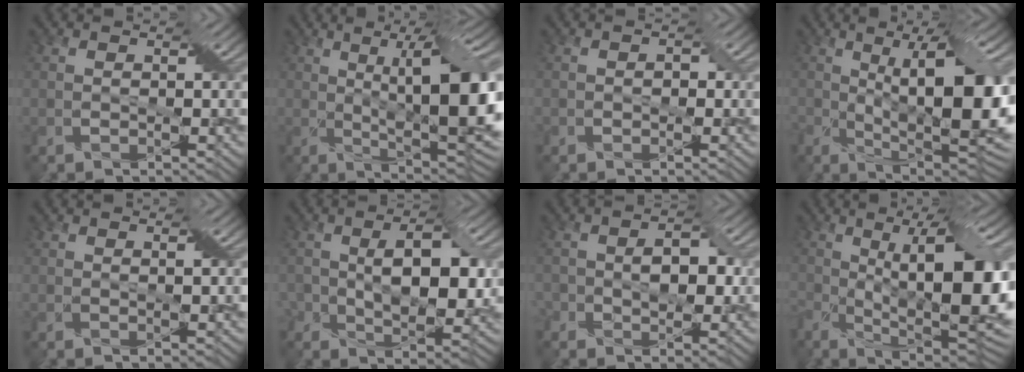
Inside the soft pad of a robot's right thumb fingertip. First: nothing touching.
{"total": 16.0, "force": [2.1, 4.3, 15.3], "torque": [-0.212, 0.020, 0.041]}
{"total": 1.0, "force": [-0.3, 0.8, 0.6], "torque": [-0.011, -0.001, -0.006]}
{"total": 15.8, "force": [0.5, 6.5, 14.4], "torque": [-0.208, -0.007, 0.011]}
{"total": 1.1, "force": [0.5, 0.0, 1.0], "torque": [-0.017, 0.003, 0.007]}
{"total": 9.3, "force": [0.5, 4.7, 8.0], "torque": [-0.133, -0.001, 0.010]}
{"total": 4.7, "force": [-0.3, 2.9, 3.6], "torque": [-0.053, 0.002, -0.006]}
{"total": 16.8, "force": [-0.7, 6.5, 15.5], "torque": [-0.235, -0.012, -0.007]}